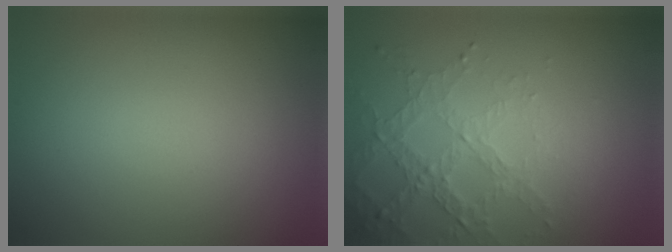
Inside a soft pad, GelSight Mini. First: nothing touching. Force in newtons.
{"total": 3.1, "press": 3.1, "slide": 0.7}